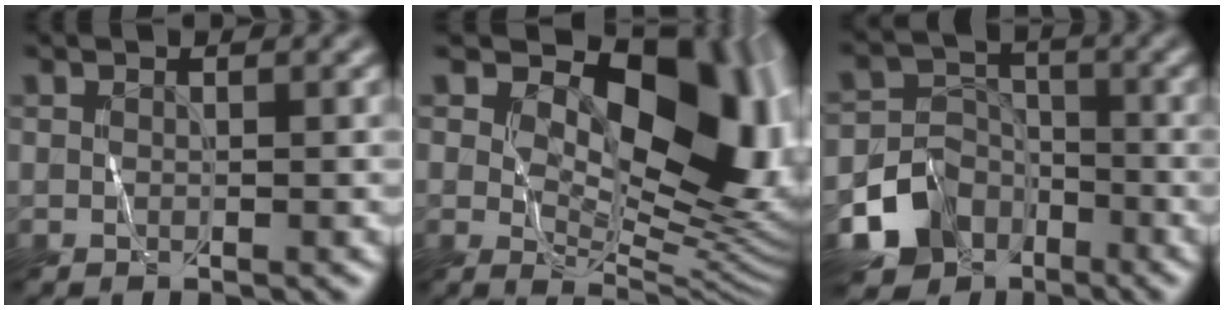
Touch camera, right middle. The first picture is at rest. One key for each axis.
{"total": 12.5, "fx": 4.5, "fy": 6.8, "fz": 9.5, "tx": -0.131, "ty": 0.000, "tz": 0.076}
{"total": 6.7, "fx": -4.1, "fy": 5.0, "fz": 1.6, "tx": -0.016, "ty": 0.002, "tz": -0.076}